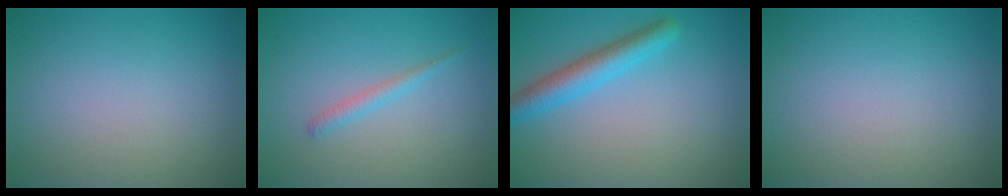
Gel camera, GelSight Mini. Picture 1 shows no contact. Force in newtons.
{"total": 1.2, "press": 1.2, "slide": 0.0}
{"total": 3.6, "press": 3.6, "slide": 0.2}
{"total": 0.0}